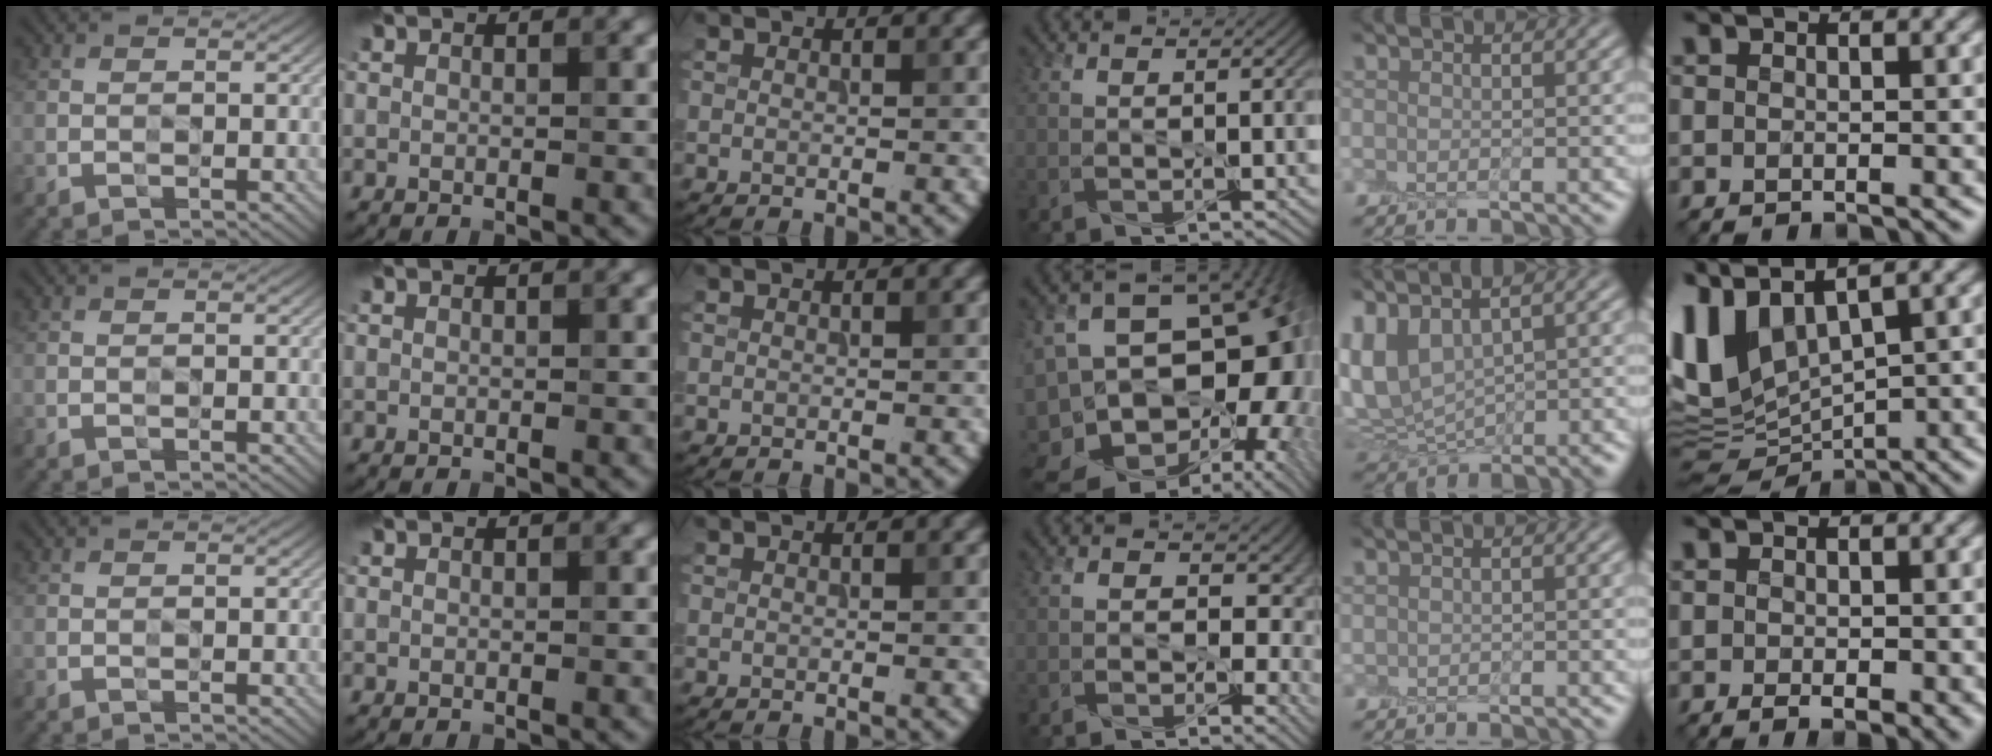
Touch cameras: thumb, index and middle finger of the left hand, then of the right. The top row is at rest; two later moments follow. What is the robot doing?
{"motion": "peel", "object": "aluminum foil"}